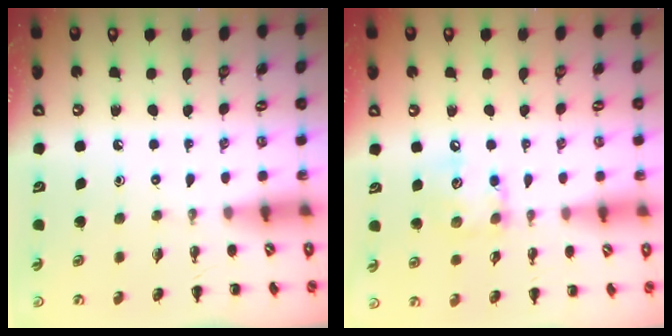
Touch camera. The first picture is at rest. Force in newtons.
{"total": 9.0, "press": 9.0, "slide": 0.6}